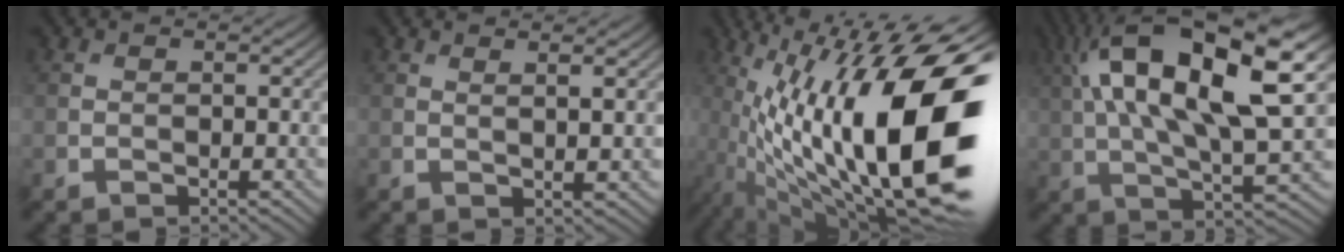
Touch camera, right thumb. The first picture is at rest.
{"total": 2.8, "force": [1.3, 0.5, 2.5], "torque": [-0.037, 0.005, 0.024]}
{"total": 20.7, "force": [-2.1, 7.6, 19.1], "torque": [-0.323, -0.009, -0.033]}
{"total": 16.9, "force": [5.6, 6.6, 14.6], "torque": [-0.268, 0.027, 0.093]}